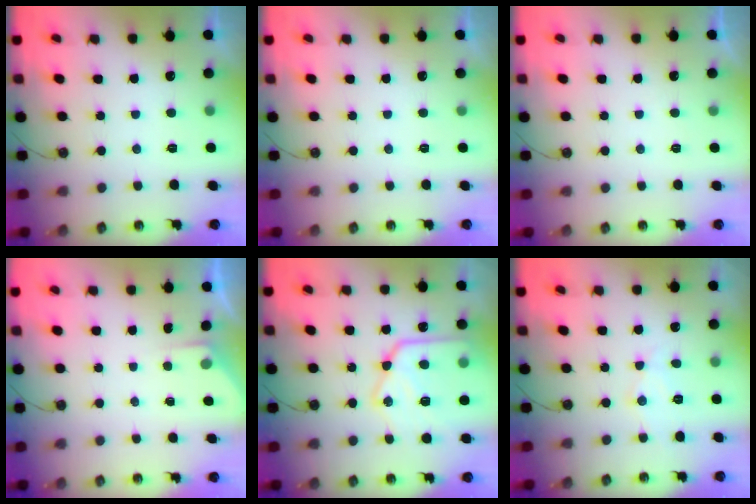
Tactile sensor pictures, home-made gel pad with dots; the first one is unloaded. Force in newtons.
{"total": 0.0}
{"total": 0.0}
{"total": 2.7, "press": 2.7, "slide": 0.4}
{"total": 19.9, "press": 19.8, "slide": 2.0}
{"total": 7.8, "press": 7.8, "slide": 0.5}